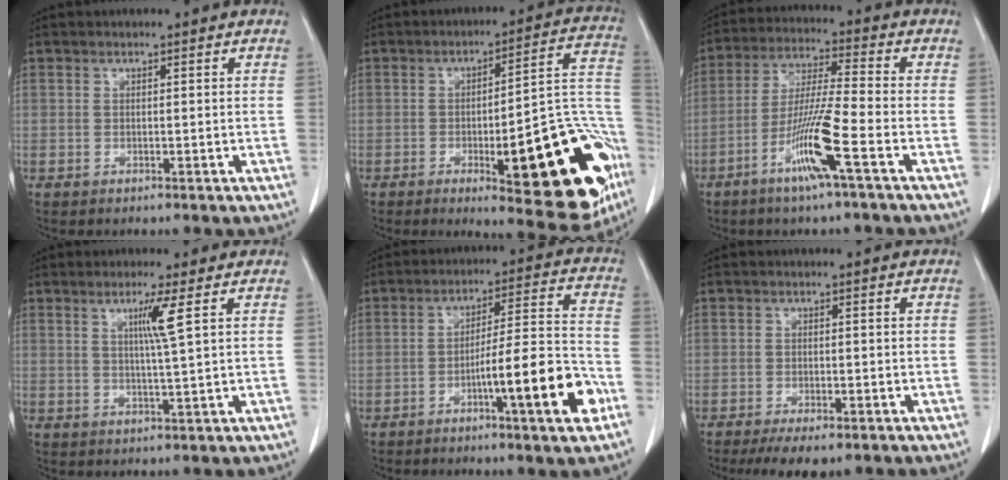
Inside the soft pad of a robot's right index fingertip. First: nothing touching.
{"total": 25.6, "force": [-8.4, 5.8, 23.5], "torque": [-0.205, 0.016, -0.097]}
{"total": 9.5, "force": [-4.3, -0.2, 8.5], "torque": [-0.166, -0.010, -0.085]}
{"total": 4.3, "force": [1.6, -1.1, 3.8], "torque": [-0.073, -0.008, 0.029]}
{"total": 13.4, "force": [-5.6, 0.4, 12.2], "torque": [-0.183, 0.006, -0.084]}
{"total": 5.6, "force": [-4.1, 1.4, 3.6], "torque": [-0.054, -0.012, -0.060]}